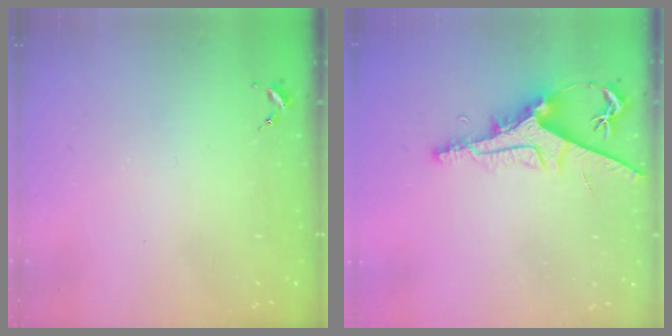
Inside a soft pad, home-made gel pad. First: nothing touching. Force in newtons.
{"total": 9.2, "press": 9.1, "slide": 0.8}